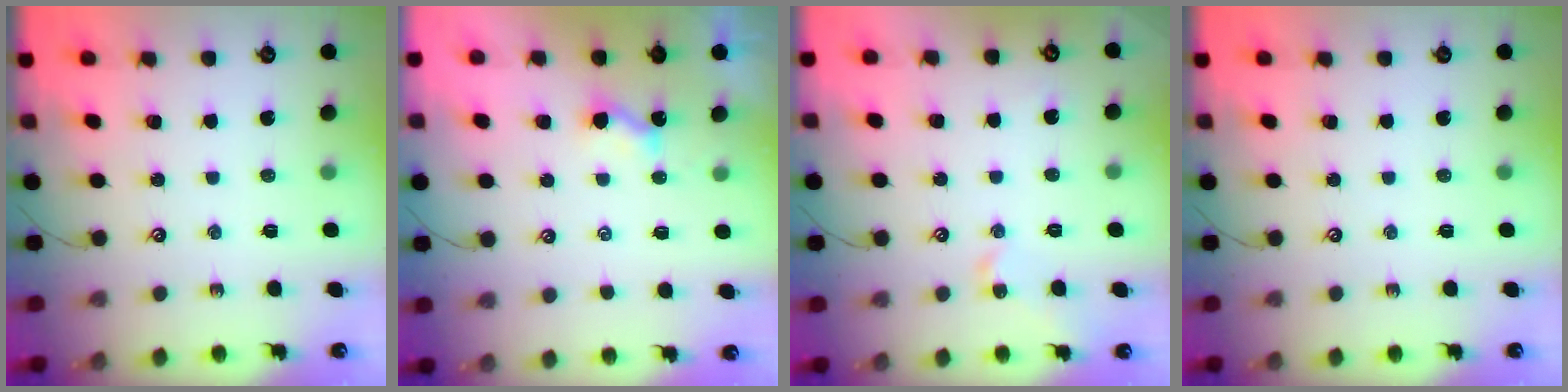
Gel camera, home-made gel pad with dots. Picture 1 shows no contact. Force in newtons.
{"total": 3.0, "press": 3.0, "slide": 0.0}
{"total": 2.2, "press": 2.1, "slide": 0.7}
{"total": 0.0}